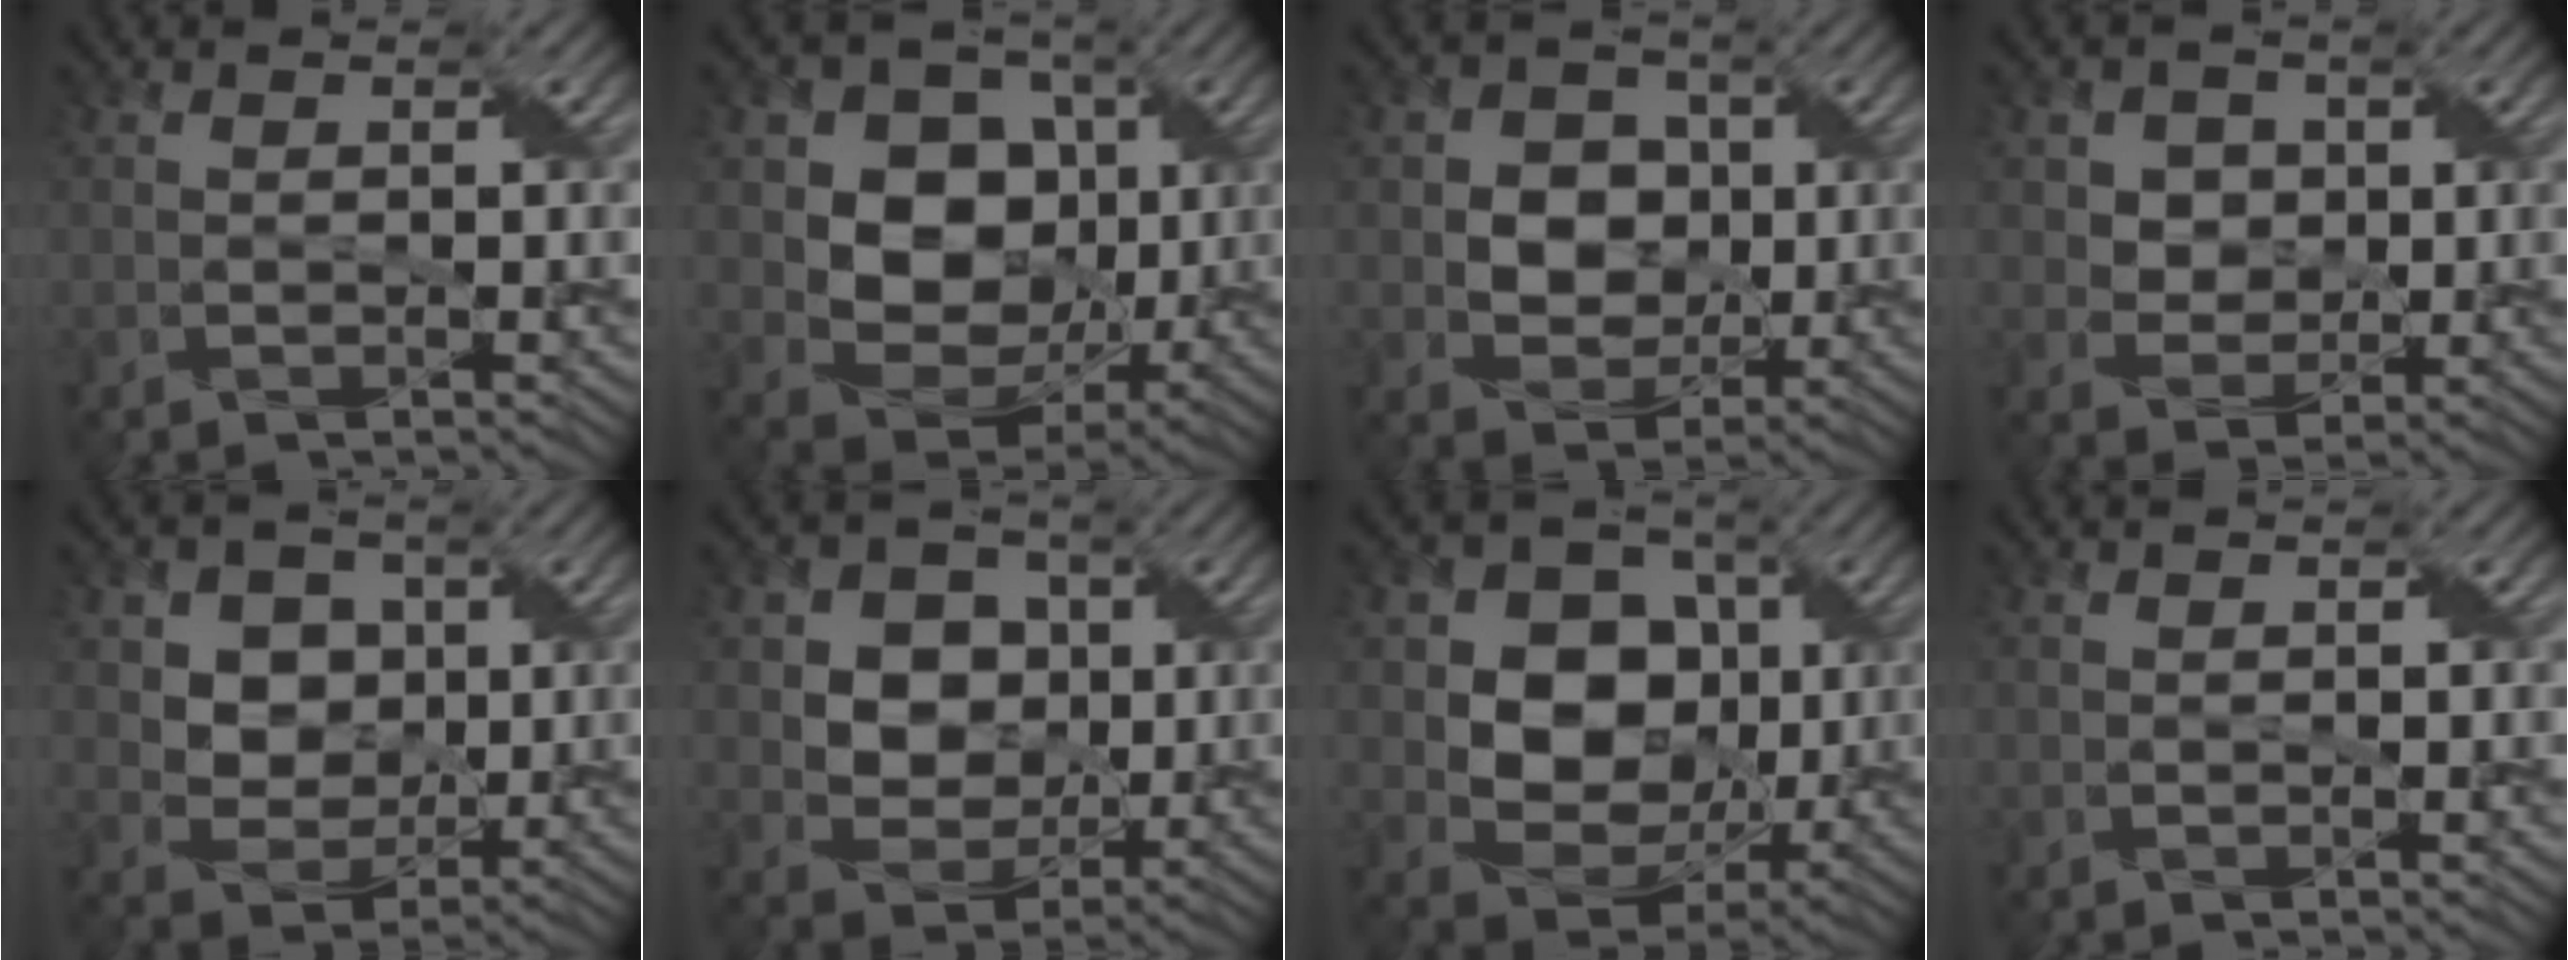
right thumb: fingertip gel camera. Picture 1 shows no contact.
{"total": 10.6, "force": [1.1, 8.8, 5.9], "torque": [-0.121, -0.012, 0.008]}
{"total": 6.8, "force": [0.3, 5.9, 3.4], "torque": [-0.079, 0.004, -0.006]}
{"total": 5.0, "force": [1.7, 4.4, 1.7], "torque": [-0.061, -0.007, 0.039]}
{"total": 7.0, "force": [1.8, 6.0, 3.1], "torque": [-0.093, -0.007, 0.038]}
{"total": 7.6, "force": [1.1, 6.6, 3.7], "torque": [-0.095, 0.006, 0.011]}
{"total": 10.6, "force": [0.8, 8.8, 5.9], "torque": [-0.121, -0.008, 0.001]}
{"total": 0.0}